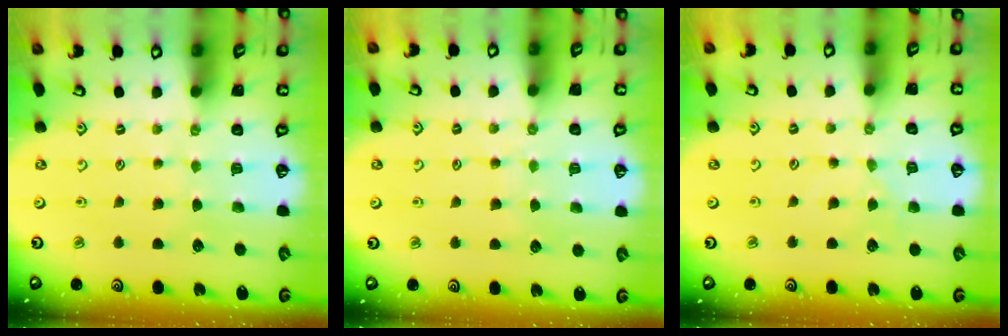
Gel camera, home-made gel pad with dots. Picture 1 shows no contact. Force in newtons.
{"total": 2.6, "press": 2.6, "slide": 0.3}
{"total": 0.0}